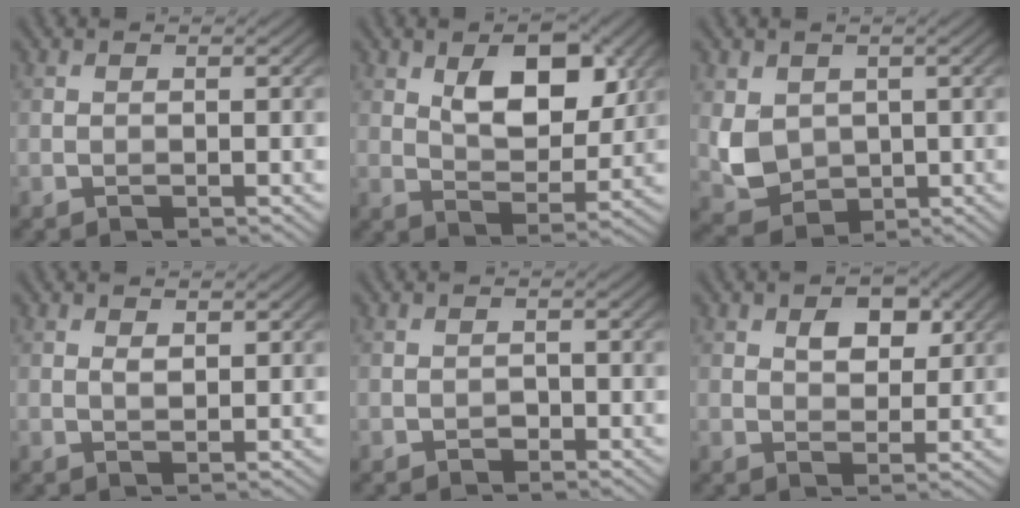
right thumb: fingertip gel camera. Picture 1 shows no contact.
{"total": 9.2, "force": [3.5, 4.9, 7.0], "torque": [-0.119, -0.005, 0.059]}
{"total": 5.2, "force": [0.8, 4.5, 2.6], "torque": [-0.072, -0.011, 0.020]}
{"total": 1.3, "force": [0.6, 0.6, 1.0], "torque": [-0.021, -0.004, 0.013]}
{"total": 0.9, "force": [-0.5, 0.6, 0.3], "torque": [-0.002, -0.001, -0.010]}
{"total": 4.1, "force": [1.7, 2.5, 2.7], "torque": [-0.047, -0.001, 0.027]}